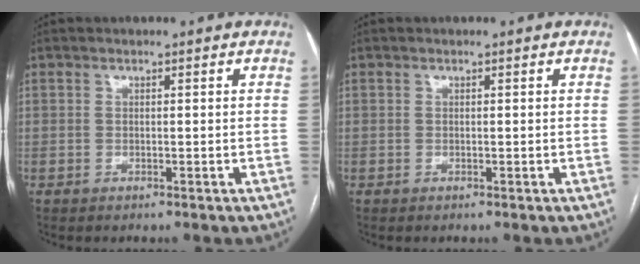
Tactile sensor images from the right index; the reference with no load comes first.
{"total": 0.0}